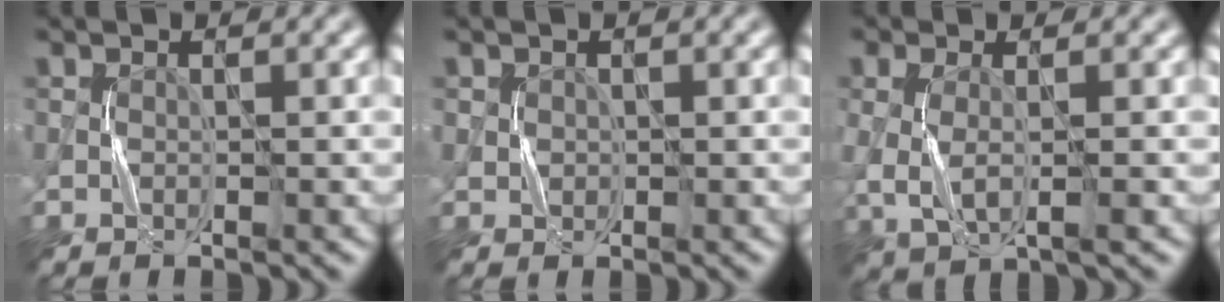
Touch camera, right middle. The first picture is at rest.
{"total": 0.8, "force": [0.1, 0.8, 0.0], "torque": [0.004, 0.002, 0.002]}
{"total": 2.9, "force": [0.3, 1.3, 2.6], "torque": [-0.065, -0.003, 0.004]}